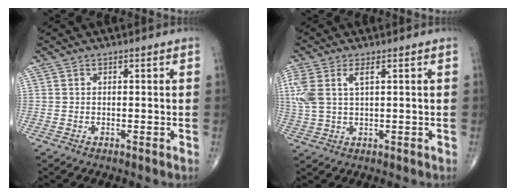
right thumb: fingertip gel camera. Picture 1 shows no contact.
{"total": 7.5, "force": [2.3, 3.5, 6.2], "torque": [-0.165, 0.009, 0.054]}